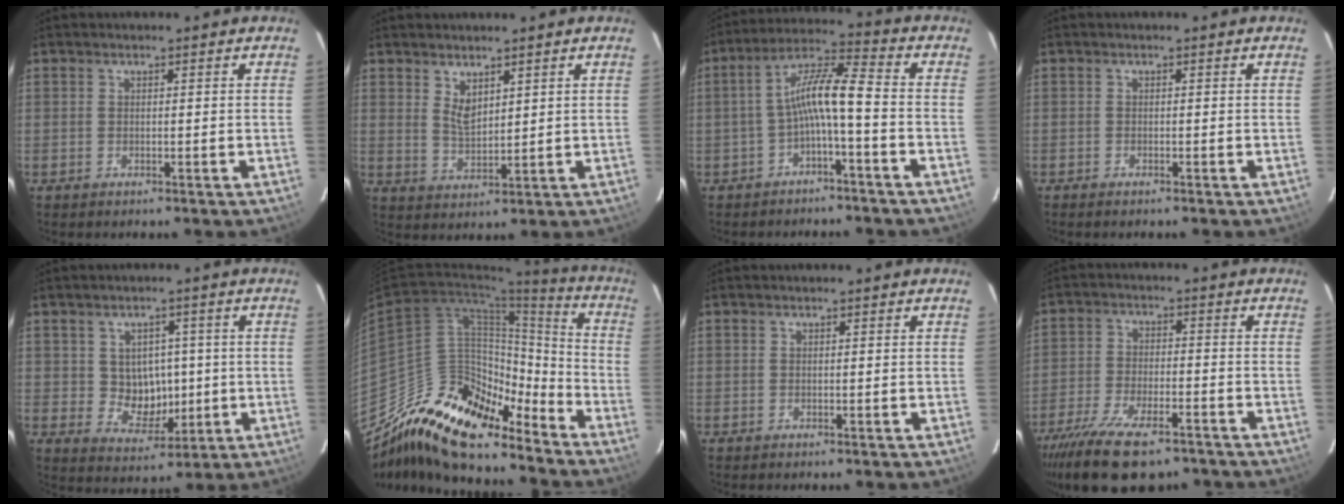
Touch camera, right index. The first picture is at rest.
{"total": 4.0, "force": [2.7, 1.8, 2.4], "torque": [-0.042, -0.003, 0.052]}
{"total": 7.9, "force": [-2.6, 0.8, 7.4], "torque": [-0.164, 0.022, -0.046]}
{"total": 0.7, "force": [-0.6, 0.2, 0.2], "torque": [-0.006, -0.001, -0.013]}
{"total": 7.2, "force": [0.2, 6.5, 3.1], "torque": [-0.056, 0.003, 0.018]}
{"total": 20.3, "force": [-15.8, 7.7, 10.3], "torque": [-0.179, 0.006, -0.282]}
{"total": 0.0}
{"total": 15.1, "force": [-11.1, 5.6, 8.5], "torque": [-0.185, -0.029, -0.191]}